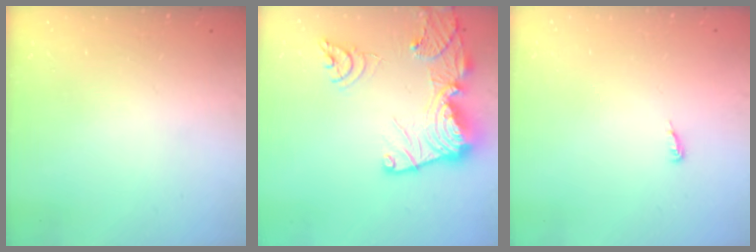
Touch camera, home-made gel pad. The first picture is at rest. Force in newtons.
{"total": 21.8, "press": 21.7, "slide": 2.3}
{"total": 3.5, "press": 3.5, "slide": 0.3}